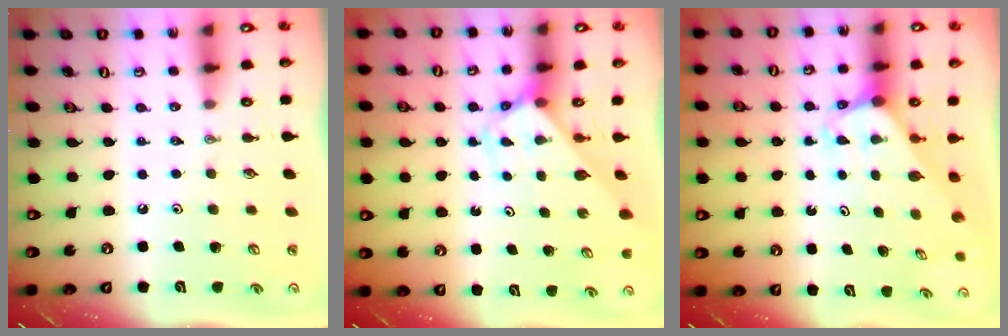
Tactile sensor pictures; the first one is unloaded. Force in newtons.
{"total": 3.0, "press": 3.0, "slide": 0.2}
{"total": 2.0, "press": 2.0, "slide": 0.1}